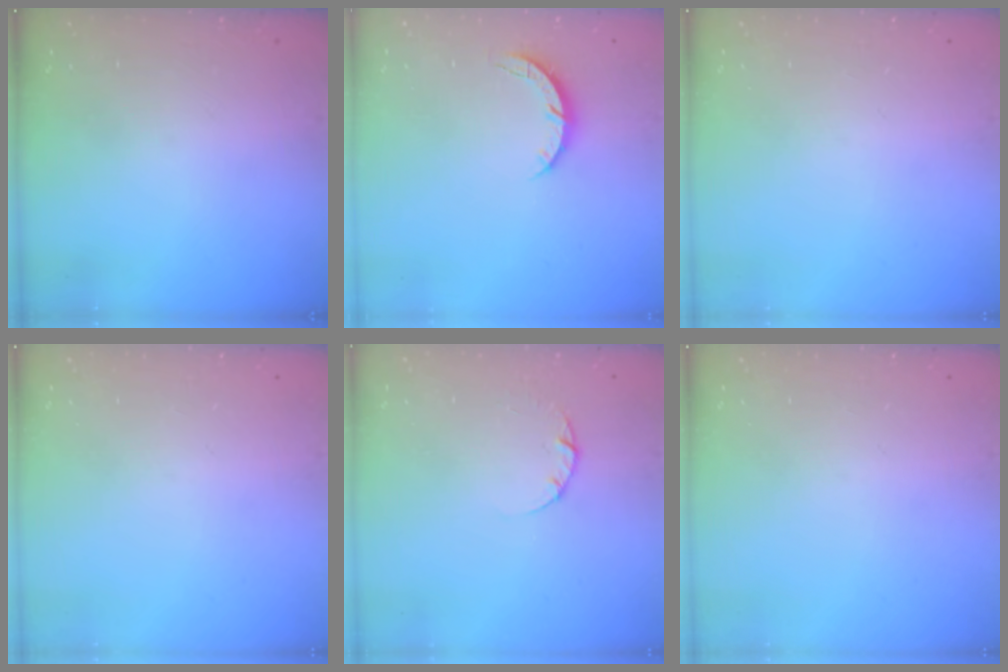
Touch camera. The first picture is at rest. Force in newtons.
{"total": 3.9, "press": 3.8, "slide": 0.5}
{"total": 0.0}
{"total": 0.0}
{"total": 2.2, "press": 2.2, "slide": 0.3}
{"total": 0.0}